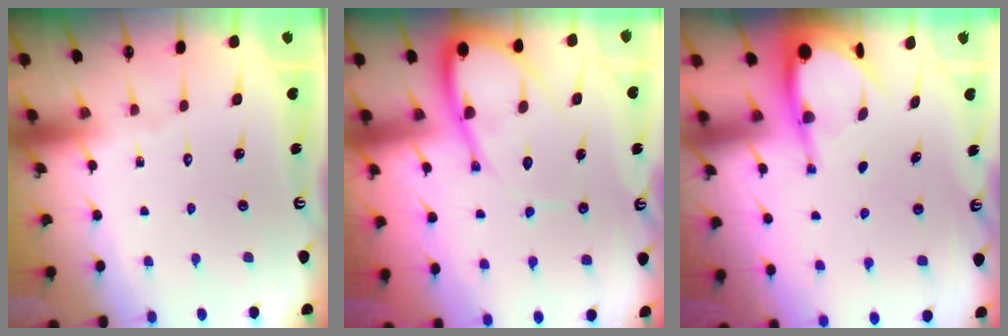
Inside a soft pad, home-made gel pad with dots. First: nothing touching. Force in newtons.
{"total": 11.9, "press": 11.9, "slide": 1.3}
{"total": 5.0, "press": 4.9, "slide": 0.4}